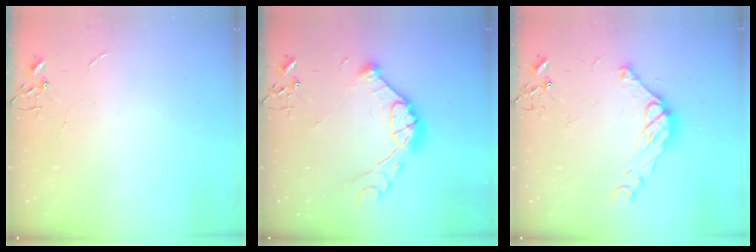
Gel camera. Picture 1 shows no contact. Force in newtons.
{"total": 14.2, "press": 14.2, "slide": 1.1}
{"total": 12.8, "press": 12.8, "slide": 0.8}